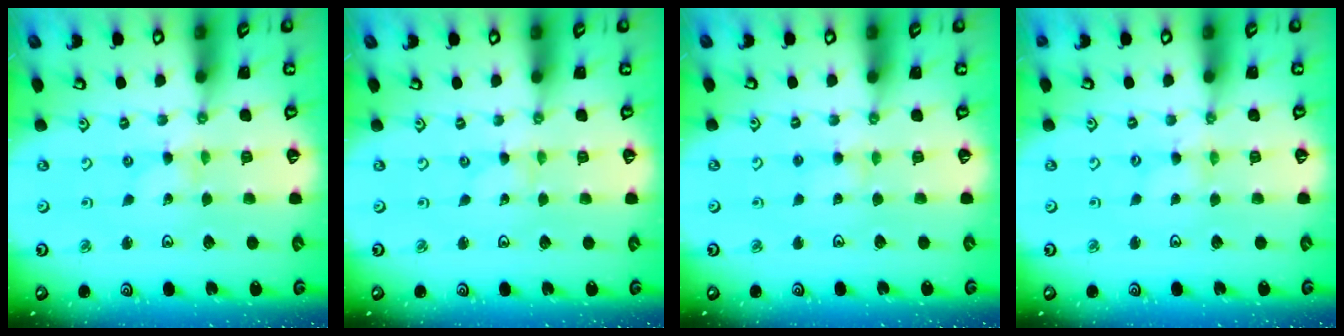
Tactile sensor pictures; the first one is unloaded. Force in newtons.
{"total": 0.0}
{"total": 3.3, "press": 3.2, "slide": 0.5}
{"total": 1.7, "press": 1.7, "slide": 0.2}